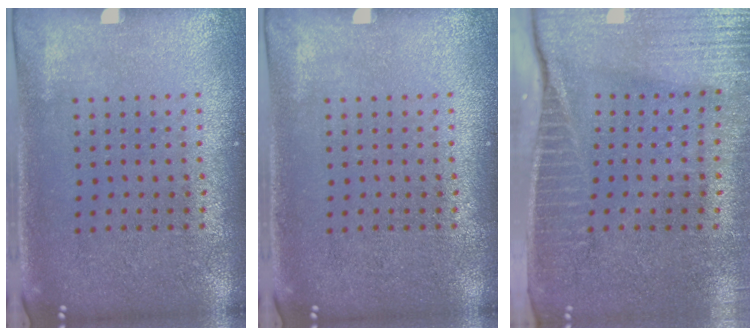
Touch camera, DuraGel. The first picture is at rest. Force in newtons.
{"total": 0.0}
{"total": 4.1, "press": 3.6, "slide": 1.9}